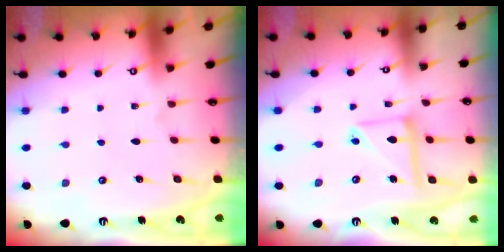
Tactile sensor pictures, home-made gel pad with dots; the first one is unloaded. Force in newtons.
{"total": 10.6, "press": 10.6, "slide": 0.9}